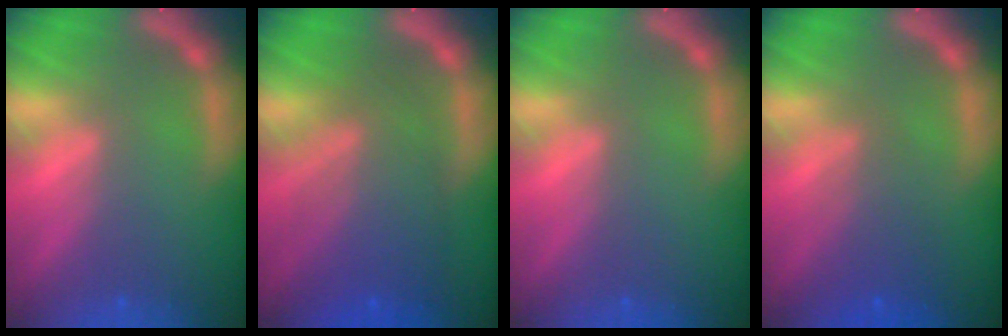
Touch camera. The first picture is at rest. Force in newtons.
{"total": 8.1}
{"total": 0.0}
{"total": 3.6}